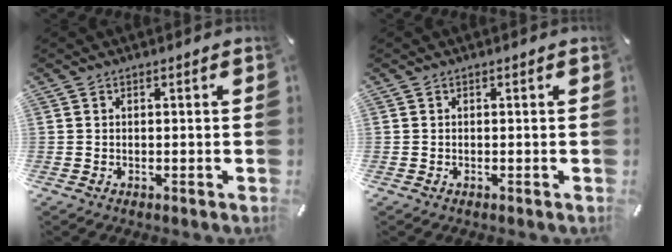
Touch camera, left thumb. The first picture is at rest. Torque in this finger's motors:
{"motor_torque": [0.06, 0.03, -0.06, 0.06, 0.00]}